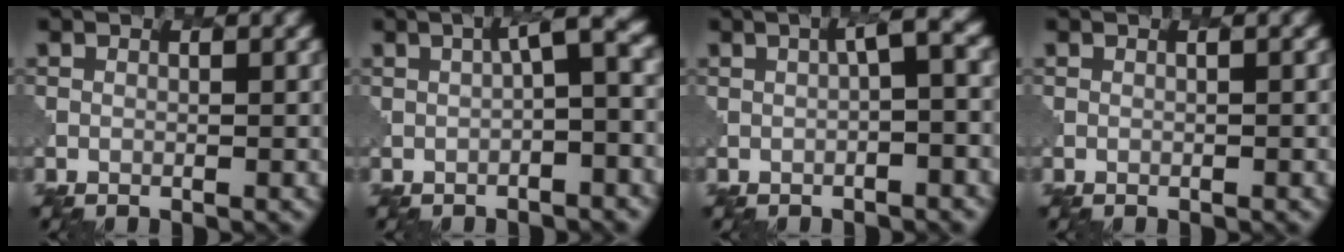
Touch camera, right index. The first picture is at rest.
{"total": 4.3, "force": [0.0, 1.0, 4.2], "torque": [-0.054, 0.017, -0.005]}
{"total": 3.2, "force": [0.0, 0.7, 3.2], "torque": [-0.043, 0.014, -0.003]}
{"total": 0.5, "force": [0.1, 0.2, 0.5], "torque": [-0.002, -0.003, -0.002]}